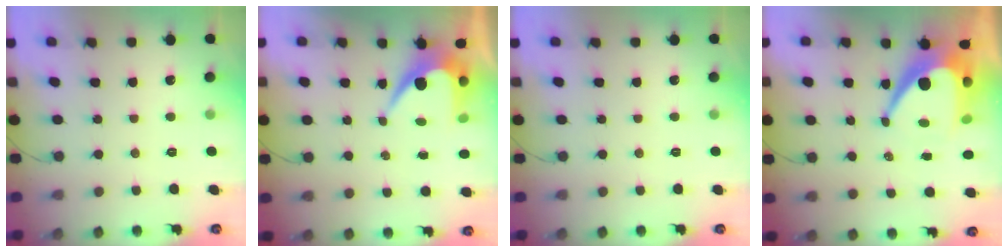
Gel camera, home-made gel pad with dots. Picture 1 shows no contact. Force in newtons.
{"total": 7.5, "press": 7.5, "slide": 0.5}
{"total": 0.0}
{"total": 14.6, "press": 14.6, "slide": 1.0}